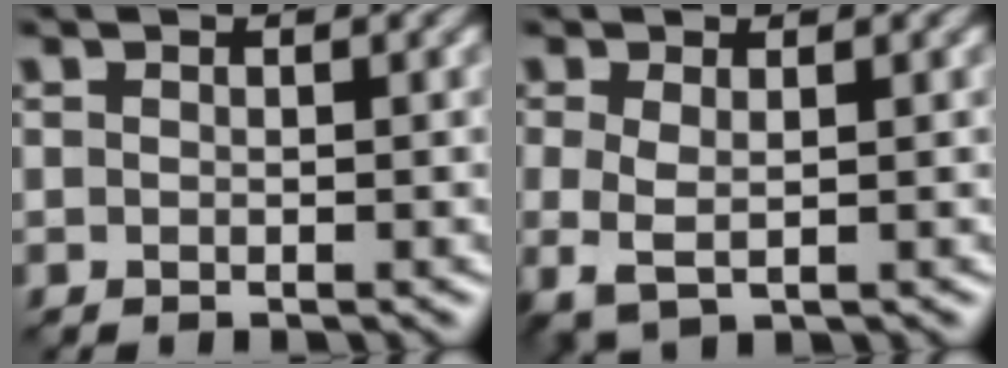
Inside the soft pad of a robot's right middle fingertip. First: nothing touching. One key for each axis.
{"total": 2.7, "fx": 0.0, "fy": 1.0, "fz": 2.4, "tx": -0.063, "ty": -0.006, "tz": -0.003}